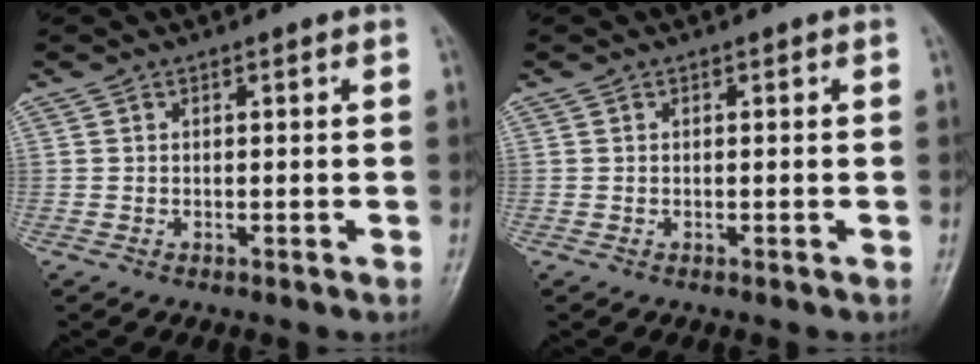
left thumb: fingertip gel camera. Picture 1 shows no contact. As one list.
[{"total": 0.0}]